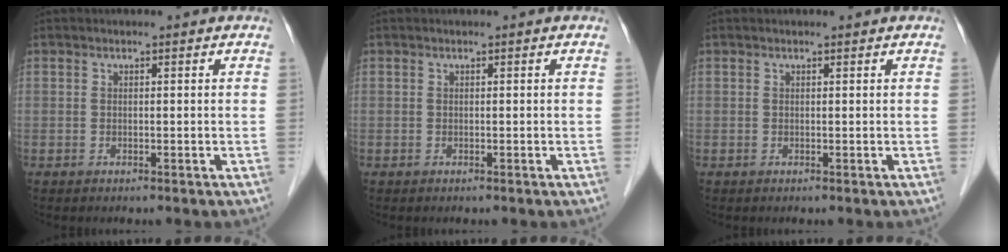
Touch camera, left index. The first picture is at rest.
{"total": 0.0}
{"total": 0.0}